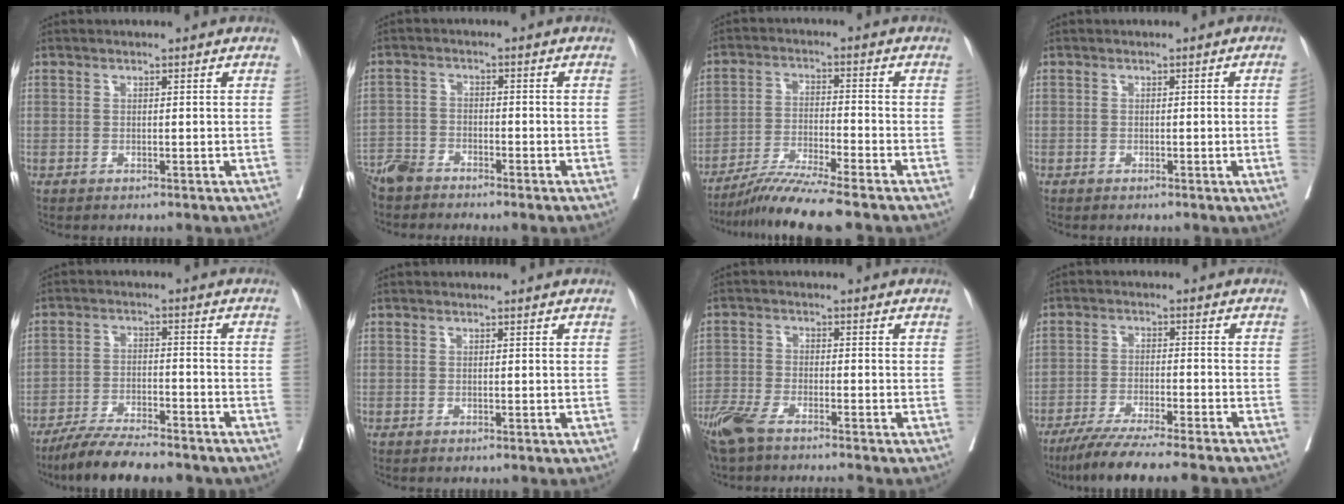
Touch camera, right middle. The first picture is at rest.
{"total": 4.2, "force": [-4.0, 0.8, 1.1], "torque": [-0.014, -0.010, -0.081]}
{"total": 7.9, "force": [-6.7, -1.5, 3.9], "torque": [-0.074, -0.030, -0.125]}
{"total": 1.8, "force": [-0.3, -0.7, 1.6], "torque": [-0.017, -0.001, -0.003]}
{"total": 12.2, "force": [-10.5, 1.9, 5.8], "torque": [-0.091, -0.014, -0.164]}
{"total": 0.0}
{"total": 8.1, "force": [-6.6, 1.0, 4.5], "torque": [-0.088, -0.021, -0.123]}
{"total": 13.0, "force": [-11.3, -0.7, 6.5], "torque": [-0.080, -0.031, -0.175]}